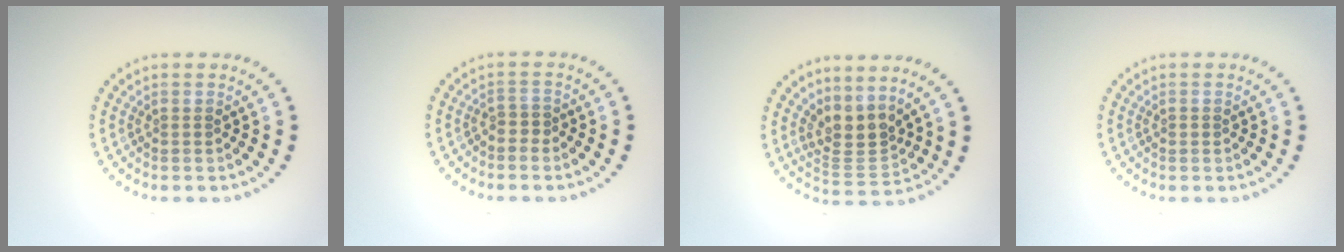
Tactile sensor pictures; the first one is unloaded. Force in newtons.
{"total": 1.0, "press": 0.7, "slide": 0.7}
{"total": 3.1, "press": 2.4, "slide": 2.0}
{"total": 0.5, "press": 0.5, "slide": 0.1}